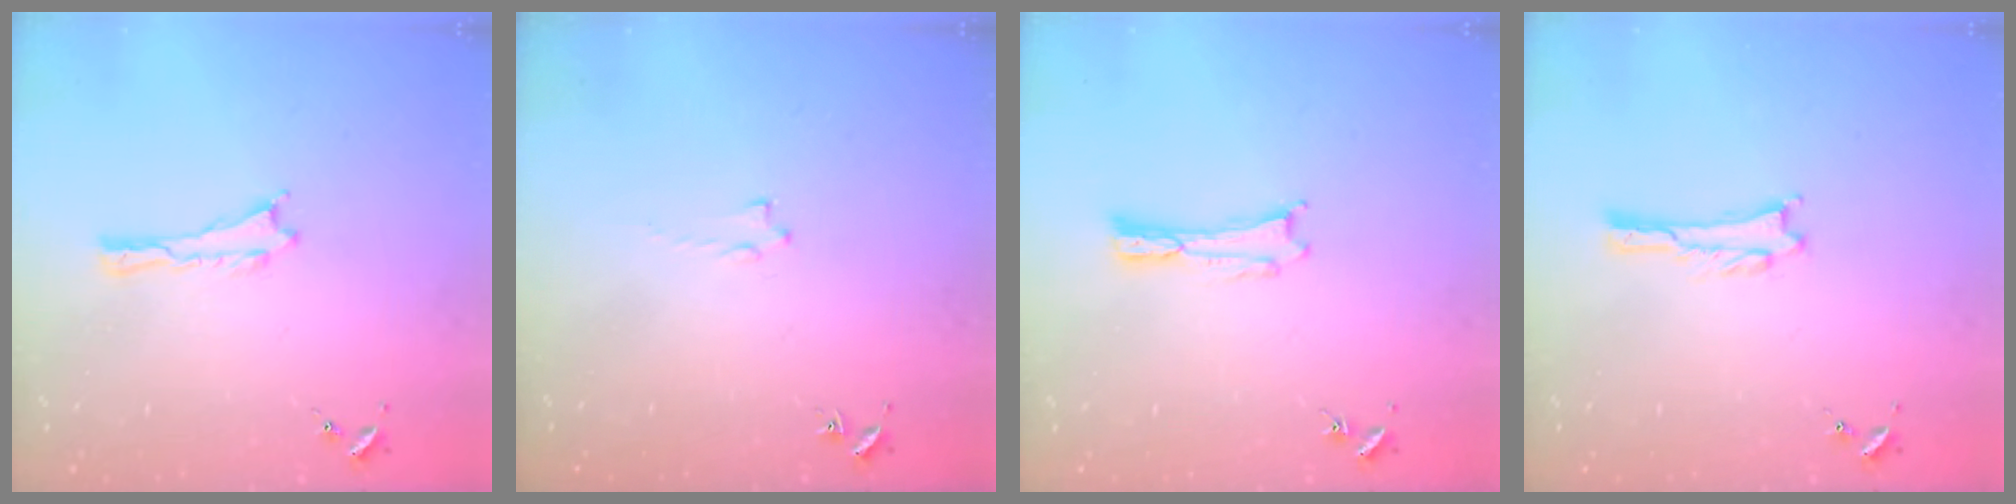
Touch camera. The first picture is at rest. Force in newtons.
{"total": 0.8, "press": 0.7, "slide": 0.2}
{"total": 0.0}
{"total": 1.0, "press": 1.0, "slide": 0.1}